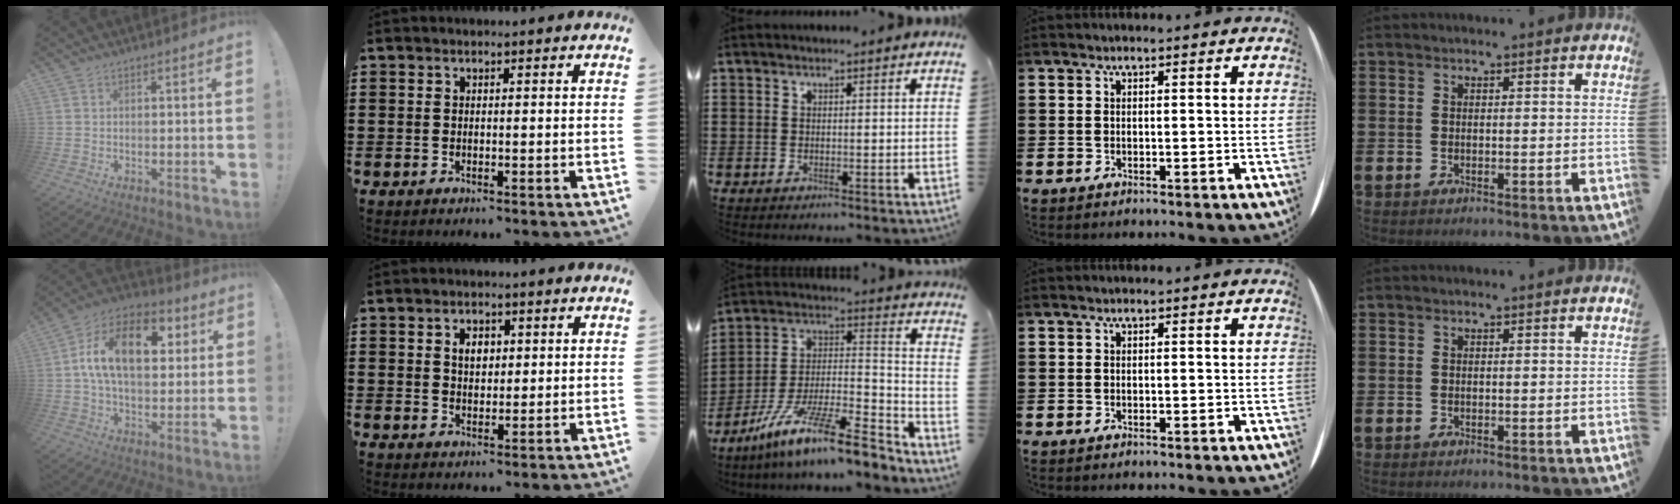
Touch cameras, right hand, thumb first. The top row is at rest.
{"thumb": {"total": 19.0, "force": [4.8, 11.2, 14.6], "torque": [-0.240, 0.000, 0.077]}, "index": {"total": 3.0, "force": [0.9, 2.0, 2.1], "torque": [-0.040, 0.007, 0.012]}, "middle": {"total": 14.2, "force": [-11.3, 1.3, 8.6], "torque": [-0.151, 0.023, -0.209]}}